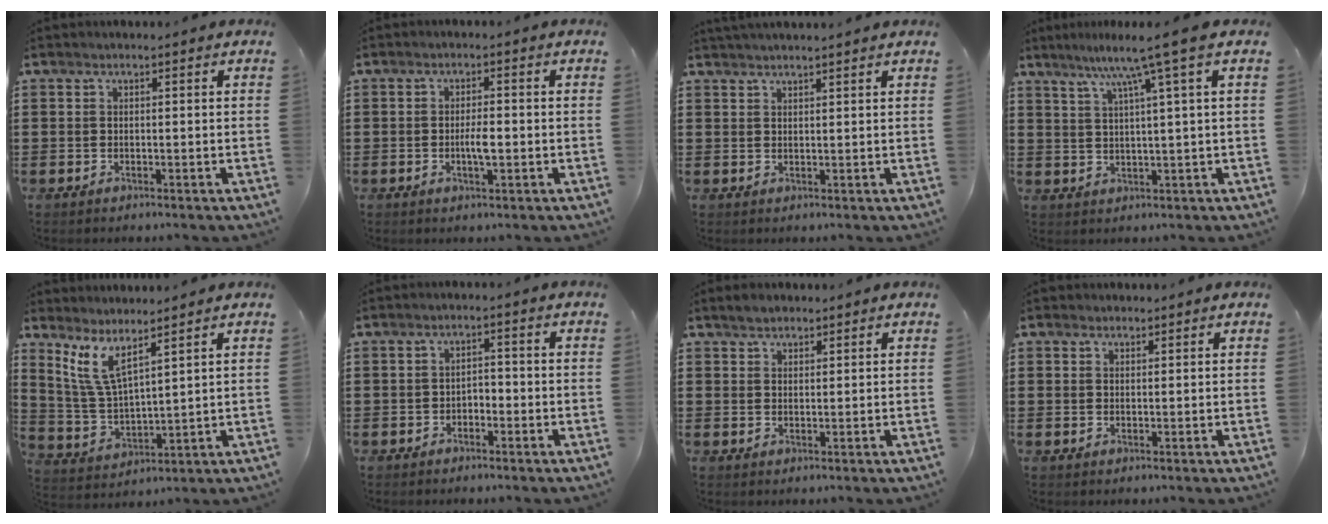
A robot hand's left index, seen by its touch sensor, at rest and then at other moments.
{"total": 3.2, "force": [-0.5, 0.9, 3.0], "torque": [-0.055, 0.004, -0.010]}
{"total": 1.4, "force": [1.4, -0.1, 0.2], "torque": [-0.008, 0.001, 0.027]}
{"total": 6.9, "force": [3.9, -1.0, 5.6], "torque": [-0.121, -0.006, 0.061]}
{"total": 6.7, "force": [4.7, 1.3, 4.5], "torque": [-0.113, -0.020, 0.082]}
{"total": 1.8, "force": [-1.6, 0.7, 0.4], "torque": [-0.014, 0.003, -0.037]}
{"total": 1.9, "force": [1.7, 0.8, 0.1], "torque": [-0.006, 0.005, 0.034]}
{"total": 1.2, "force": [1.1, 0.6, 0.1], "torque": [-0.004, 0.004, 0.021]}